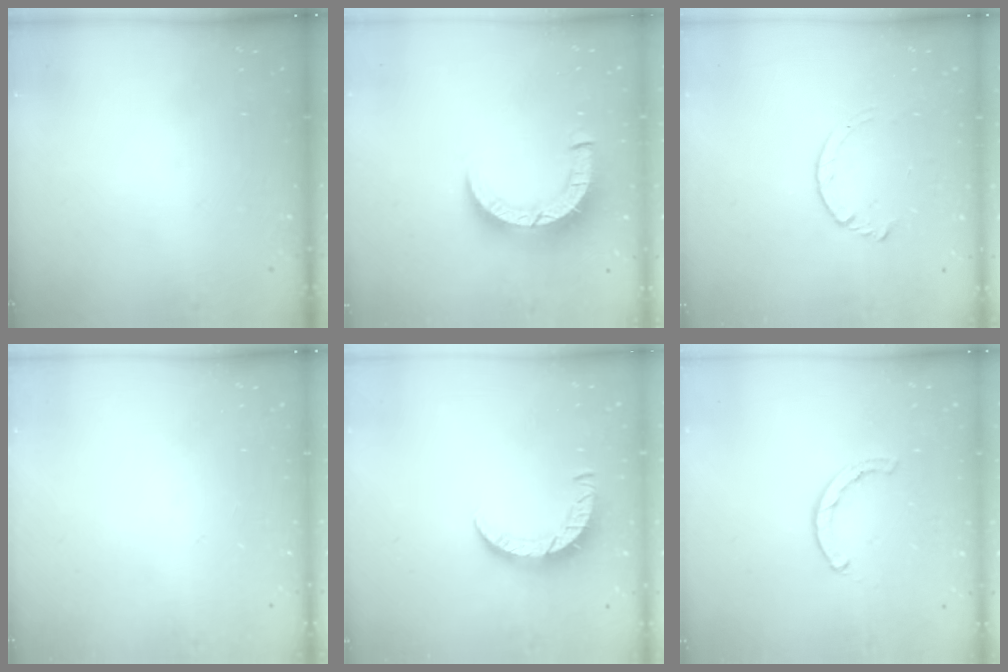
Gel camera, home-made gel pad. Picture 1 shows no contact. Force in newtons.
{"total": 9.4, "press": 9.3, "slide": 1.0}
{"total": 3.6, "press": 3.5, "slide": 0.4}
{"total": 0.0}
{"total": 7.5, "press": 7.4, "slide": 0.4}
{"total": 1.6, "press": 1.5, "slide": 0.4}